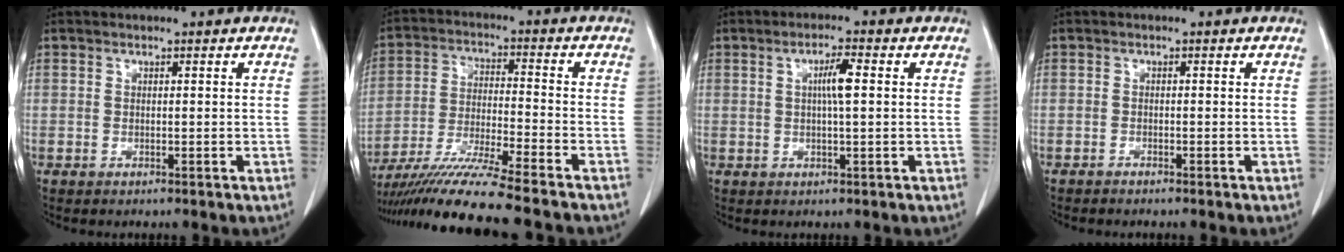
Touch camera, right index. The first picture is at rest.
{"total": 14.1, "force": [-12.0, -1.6, 7.3], "torque": [-0.130, -0.028, -0.206]}
{"total": 3.6, "force": [0.6, 0.2, 3.6], "torque": [-0.064, 0.002, 0.009]}
{"total": 1.0, "force": [-0.9, 0.0, 0.3], "torque": [-0.007, -0.001, -0.014]}